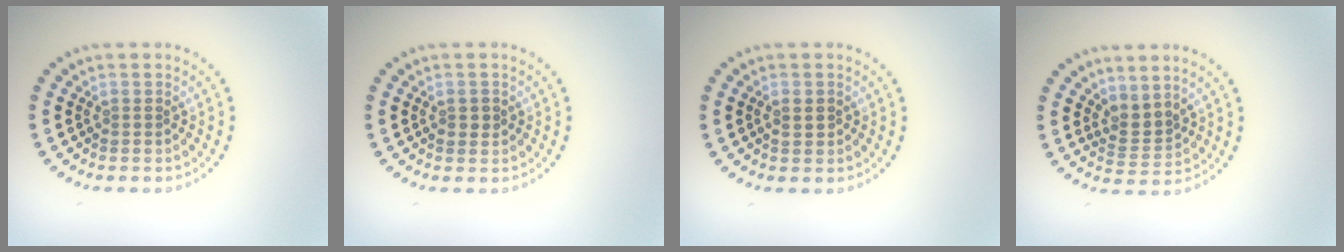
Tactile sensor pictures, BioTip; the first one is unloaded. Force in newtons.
{"total": 1.2, "press": 1.2, "slide": 0.1}
{"total": 0.9, "press": 0.9, "slide": 0.1}
{"total": 2.2, "press": 1.4, "slide": 1.7}